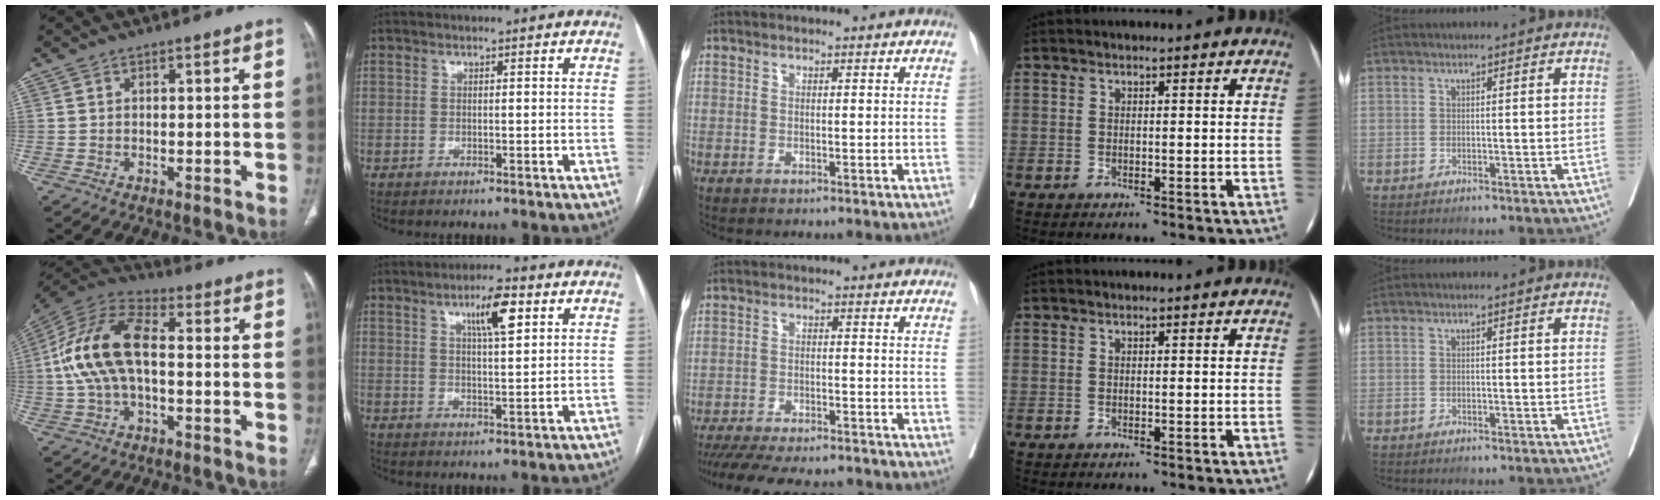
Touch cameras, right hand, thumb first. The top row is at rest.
{"thumb": {"total": 15.6, "force": [-0.2, 8.2, 13.3], "torque": [-0.276, 0.038, -0.011]}, "index": {"total": 6.5, "force": [3.1, 1.1, 5.6], "torque": [-0.097, 0.006, 0.052]}, "middle": {"total": 16.7, "force": [-15.0, 3.3, 6.6], "torque": [-0.144, -0.021, -0.208]}}